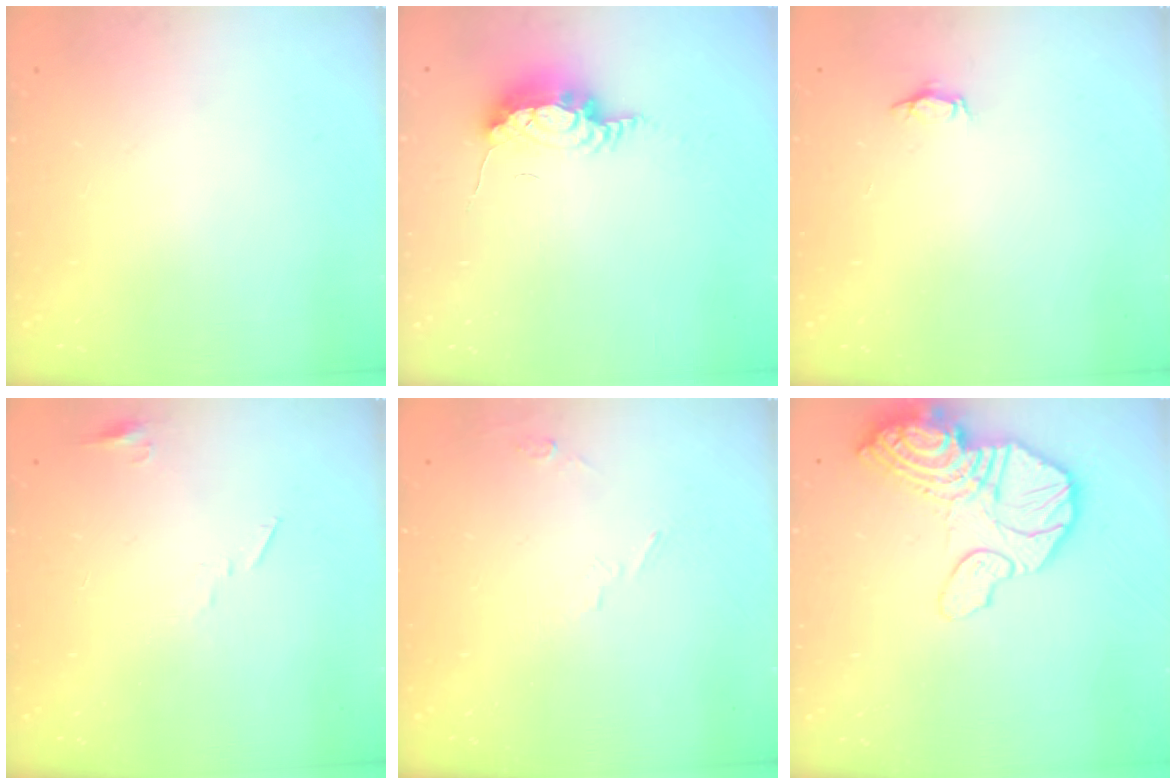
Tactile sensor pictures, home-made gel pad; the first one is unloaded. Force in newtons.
{"total": 11.5, "press": 9.0, "slide": 7.2}
{"total": 2.8, "press": 2.8, "slide": 0.3}
{"total": 4.5, "press": 4.4, "slide": 0.5}
{"total": 5.4, "press": 4.4, "slide": 3.0}
{"total": 22.6, "press": 19.8, "slide": 11.0}